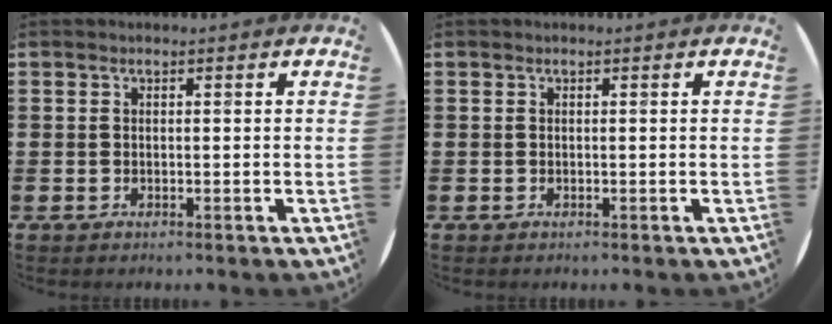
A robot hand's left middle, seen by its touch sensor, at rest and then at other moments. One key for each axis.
{"total": 0.0}